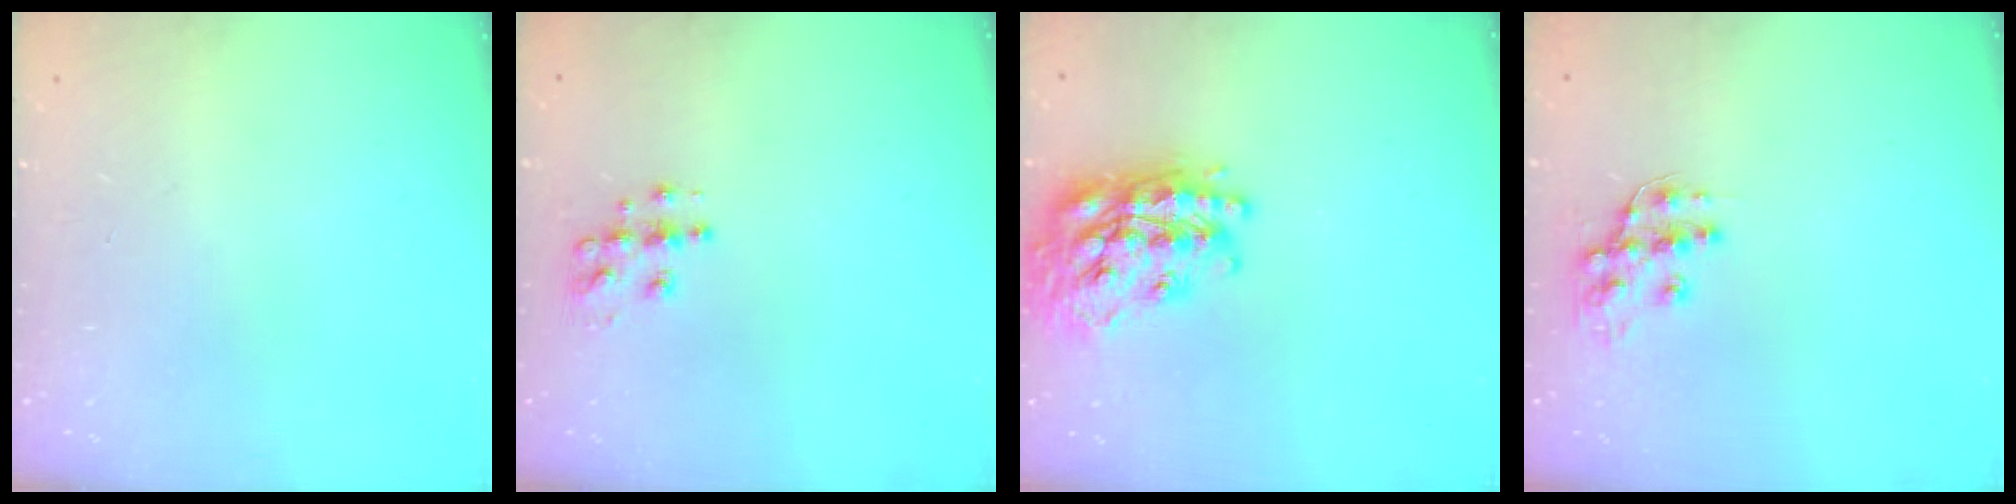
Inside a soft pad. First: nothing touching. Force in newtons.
{"total": 8.5, "press": 8.5, "slide": 0.5}
{"total": 25.6, "press": 25.5, "slide": 2.2}
{"total": 10.7, "press": 10.7, "slide": 0.6}